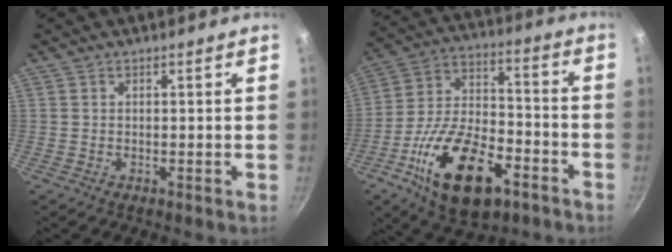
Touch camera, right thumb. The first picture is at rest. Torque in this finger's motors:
{"motor_torque": [0.35, 0.53, 1.33, -1.44, 0.42]}